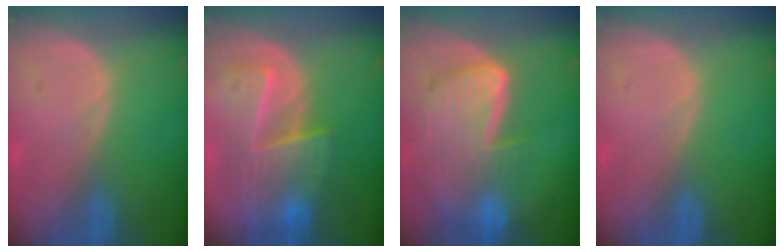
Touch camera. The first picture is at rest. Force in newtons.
{"total": 8.9, "press": 8.1, "slide": 3.7}
{"total": 9.2, "press": 8.1, "slide": 4.5}
{"total": 0.0}